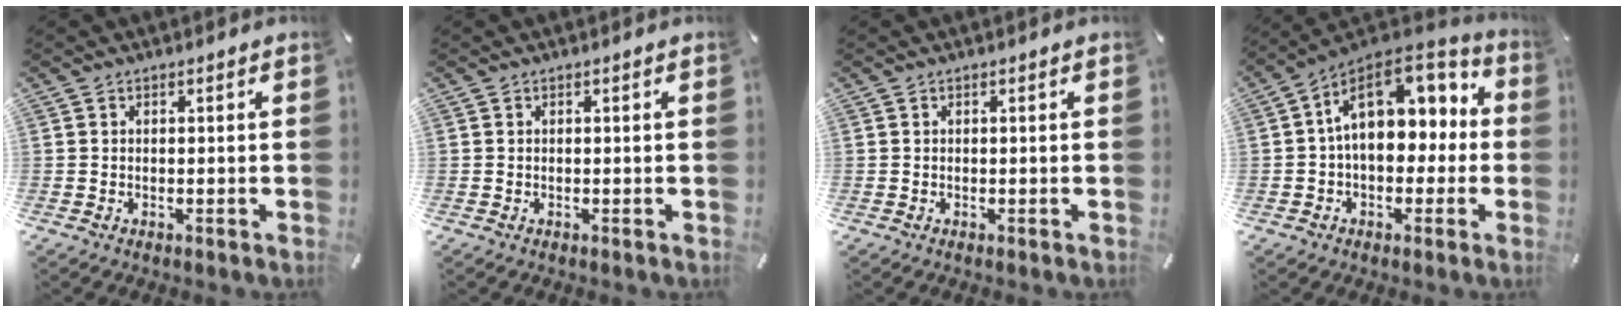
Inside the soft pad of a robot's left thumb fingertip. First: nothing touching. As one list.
[{"total": 0.0}, {"total": 0.0}, {"total": 16.2, "force": [4.0, 11.1, 11.2], "torque": [-0.170, -0.013, 0.076]}]